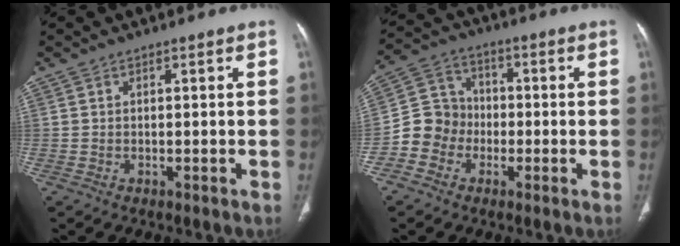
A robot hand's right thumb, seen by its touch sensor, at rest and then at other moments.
{"total": 8.6, "force": [-2.6, 7.8, 2.5], "torque": [-0.020, 0.034, -0.059]}